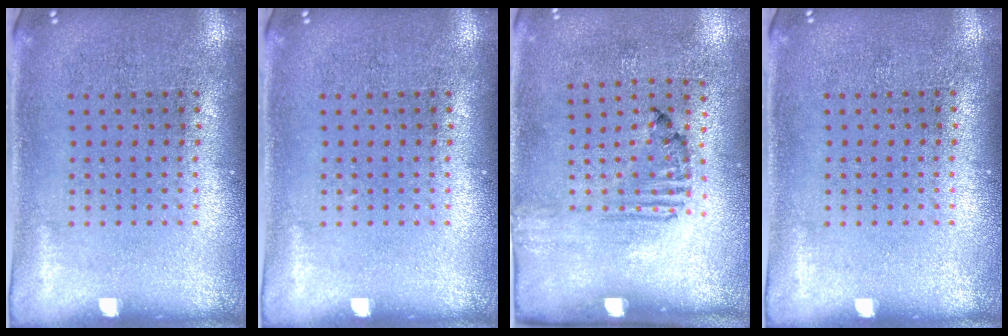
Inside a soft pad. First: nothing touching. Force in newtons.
{"total": 0.0}
{"total": 1.7, "press": 1.1, "slide": 1.3}
{"total": 0.0}